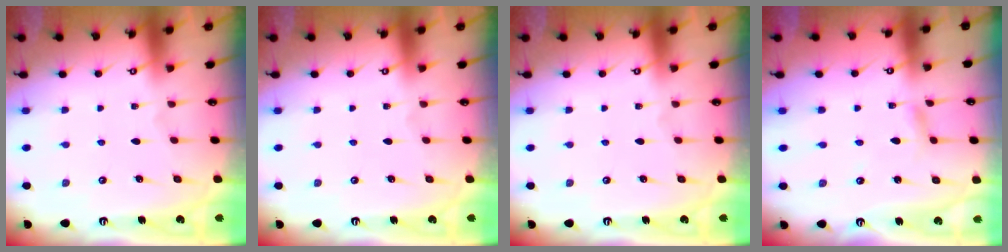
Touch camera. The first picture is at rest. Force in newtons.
{"total": 0.0}
{"total": 0.0}
{"total": 2.3, "press": 2.3, "slide": 0.3}